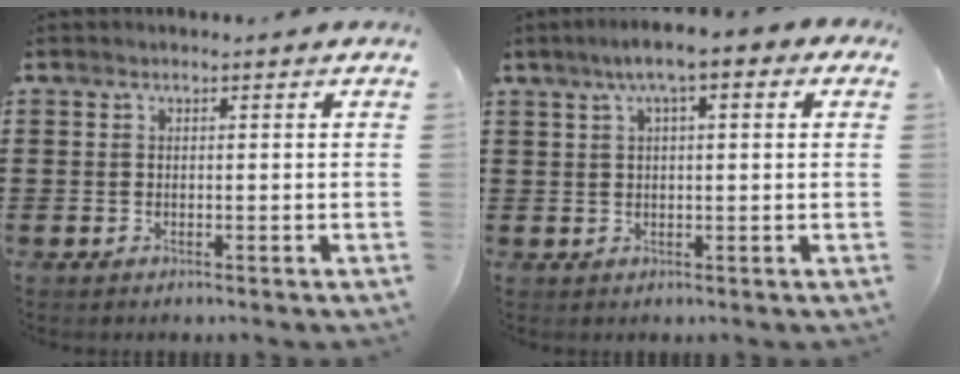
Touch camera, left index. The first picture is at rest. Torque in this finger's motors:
{"motor_torque": [1.79, -0.35, 0.78, 0.17]}